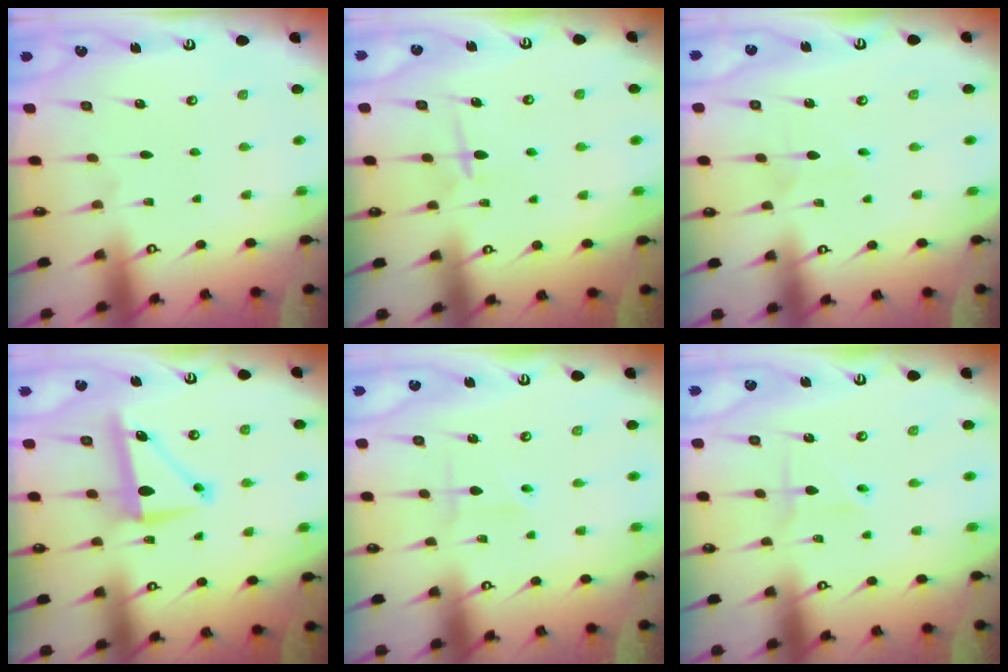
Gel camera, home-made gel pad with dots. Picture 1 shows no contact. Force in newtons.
{"total": 6.0, "press": 5.9, "slide": 1.2}
{"total": 1.5, "press": 1.4, "slide": 0.1}
{"total": 9.4, "press": 9.3, "slide": 1.1}
{"total": 1.9, "press": 1.8, "slide": 0.5}
{"total": 2.1, "press": 1.9, "slide": 0.7}